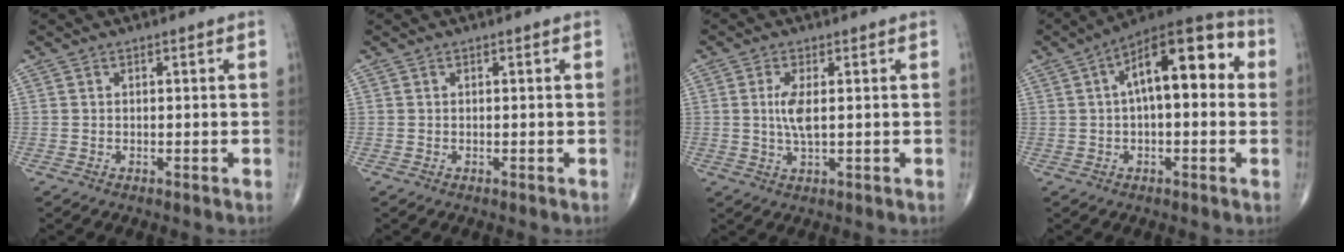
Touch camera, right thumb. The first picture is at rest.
{"total": 0.0}
{"total": 4.2, "force": [0.5, 1.2, 3.9], "torque": [-0.091, -0.006, 0.010]}
{"total": 16.4, "force": [3.2, 7.1, 14.5], "torque": [-0.195, 0.039, 0.038]}